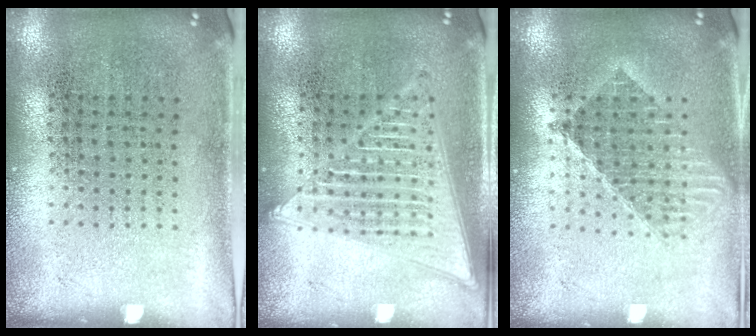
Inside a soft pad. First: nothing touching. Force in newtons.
{"total": 2.0, "press": 2.0, "slide": 0.2}
{"total": 1.5, "press": 1.3, "slide": 0.8}